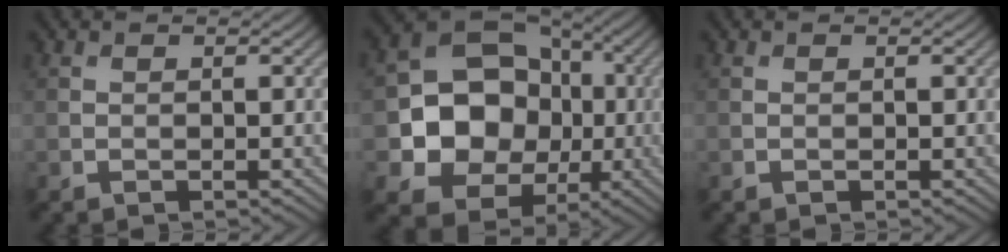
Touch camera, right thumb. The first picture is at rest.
{"total": 12.3, "force": [-1.3, 10.3, 6.6], "torque": [-0.118, 0.000, -0.033]}
{"total": 0.0}